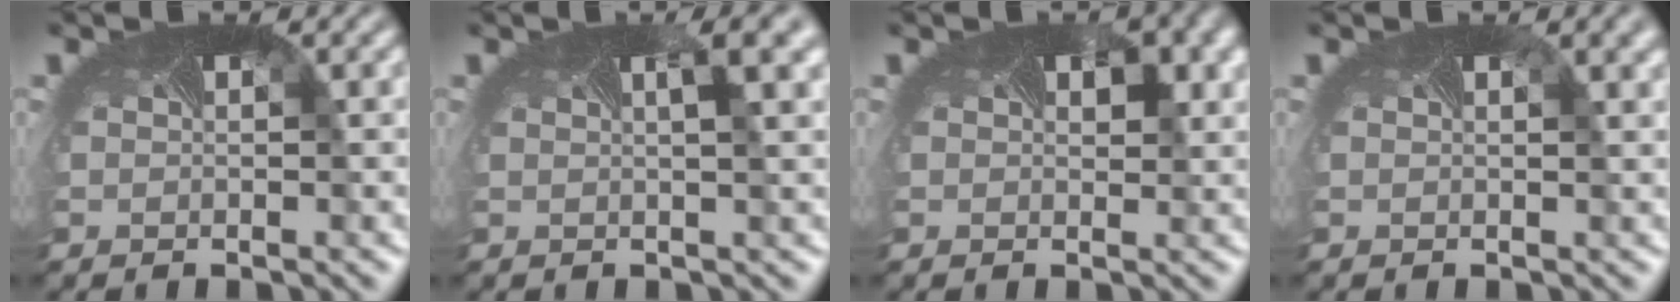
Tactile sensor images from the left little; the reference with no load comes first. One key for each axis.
{"total": 3.4, "fx": 1.4, "fy": 0.7, "fz": 3.0, "tx": -0.026, "ty": 0.003, "tz": 0.012}
{"total": 2.2, "fx": 0.9, "fy": 0.9, "fz": 1.7, "tx": -0.033, "ty": -0.008, "tz": 0.018}
{"total": 2.4, "fx": 1.3, "fy": 1.0, "fz": 1.8, "tx": -0.009, "ty": 0.005, "tz": -0.002}